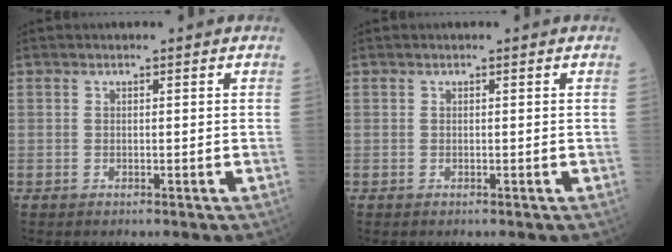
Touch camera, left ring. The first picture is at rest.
{"total": 0.0}